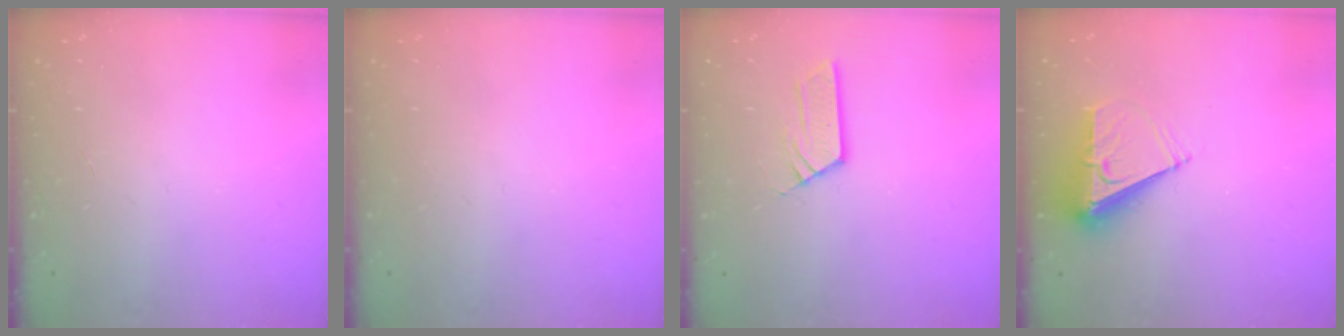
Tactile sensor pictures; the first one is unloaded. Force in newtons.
{"total": 0.0}
{"total": 5.5, "press": 5.5, "slide": 0.3}
{"total": 7.5, "press": 7.5, "slide": 0.5}